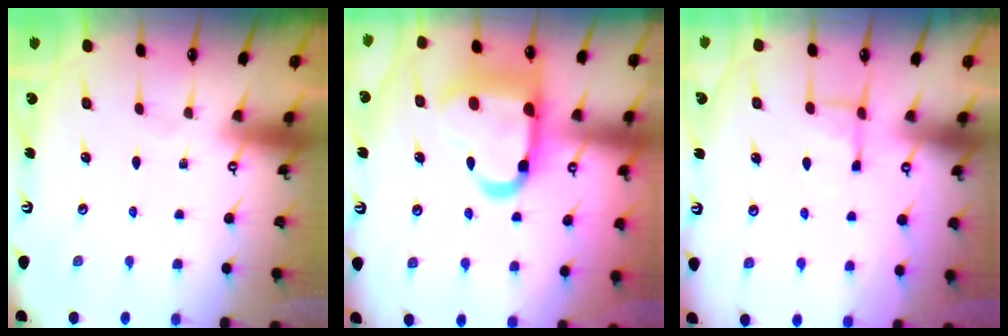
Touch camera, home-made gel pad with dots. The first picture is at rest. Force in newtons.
{"total": 18.0, "press": 17.9, "slide": 1.7}
{"total": 4.9, "press": 4.8, "slide": 0.9}